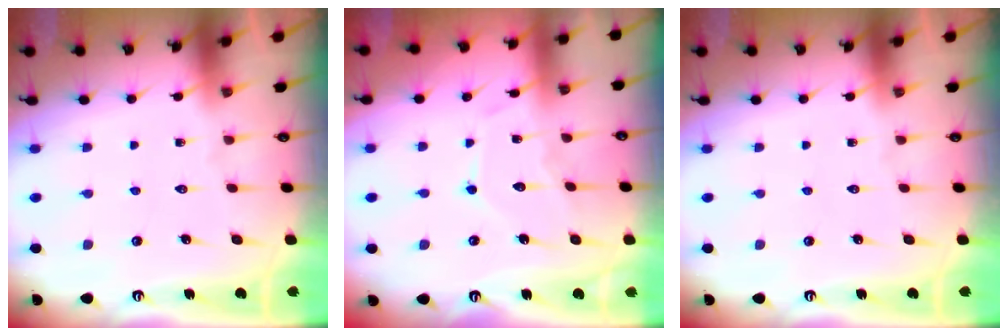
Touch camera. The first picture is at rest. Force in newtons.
{"total": 9.3, "press": 9.3, "slide": 0.9}
{"total": 0.0}